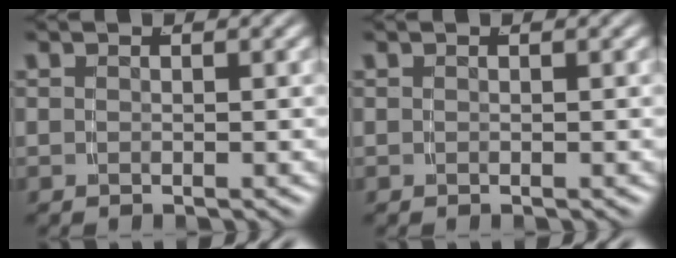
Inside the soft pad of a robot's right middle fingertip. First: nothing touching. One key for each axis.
{"total": 0.0}